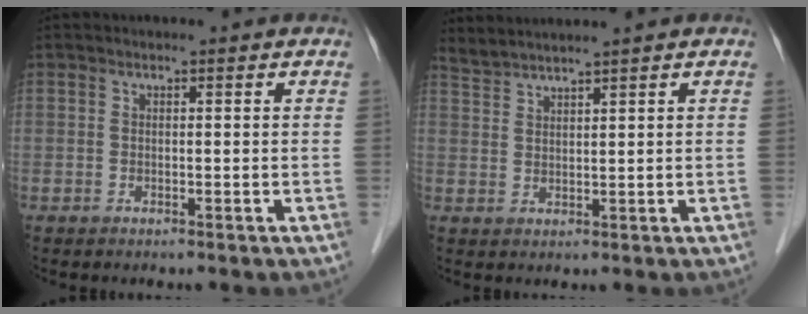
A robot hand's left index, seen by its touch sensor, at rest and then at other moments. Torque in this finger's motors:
{"motor_torque": [0.38, -0.52, 0.03, 0.01]}